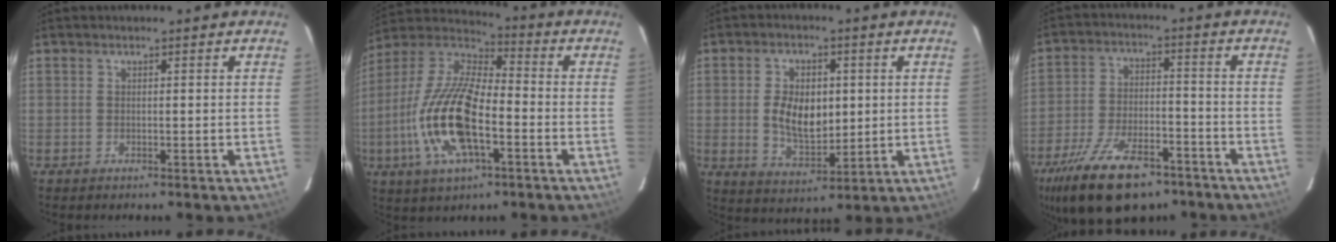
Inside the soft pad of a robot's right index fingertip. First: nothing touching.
{"total": 18.7, "force": [-5.4, 7.2, 16.4], "torque": [-0.343, -0.008, -0.109]}
{"total": 9.5, "force": [0.5, 5.6, 7.7], "torque": [-0.145, 0.002, 0.018]}
{"total": 19.5, "force": [-13.4, 8.6, 11.2], "torque": [-0.235, -0.024, -0.216]}